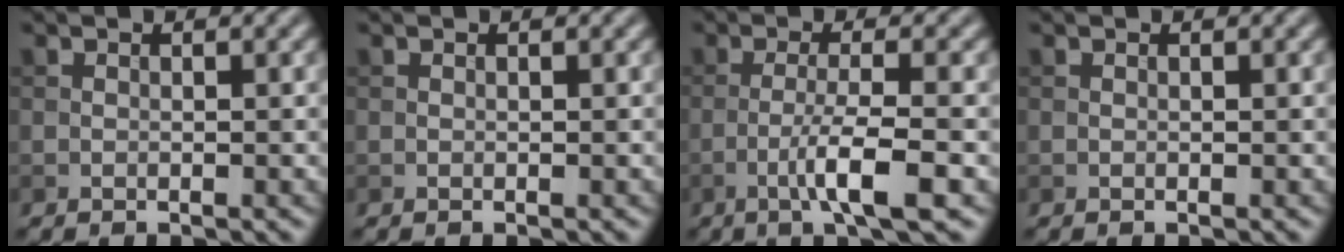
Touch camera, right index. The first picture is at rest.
{"total": 0.0}
{"total": 4.7, "force": [-1.9, 0.5, 4.3], "torque": [-0.075, 0.007, -0.039]}
{"total": 0.0}